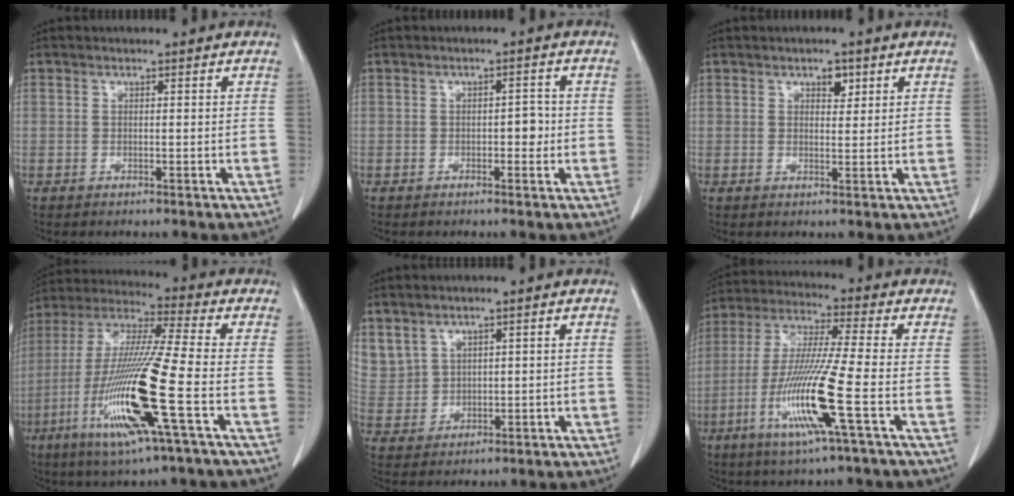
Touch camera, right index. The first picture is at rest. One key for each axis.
{"total": 2.3, "fx": -0.4, "fy": 1.2, "fz": 1.9, "tx": -0.020, "ty": 0.004, "tz": -0.005}
{"total": 2.4, "fx": 1.3, "fy": 1.2, "fz": 1.5, "tx": -0.020, "ty": -0.002, "tz": 0.020}
{"total": 18.1, "fx": -5.8, "fy": -0.2, "fz": 17.1, "tx": -0.359, "ty": -0.024, "tz": -0.117}
{"total": 7.9, "fx": 4.9, "fy": 5.7, "fz": 2.6, "tx": -0.080, "ty": 0.013, "tz": 0.122}
{"total": 14.2, "fx": -4.7, "fy": -1.0, "fz": 13.4, "tx": -0.274, "ty": -0.023, "tz": -0.097}